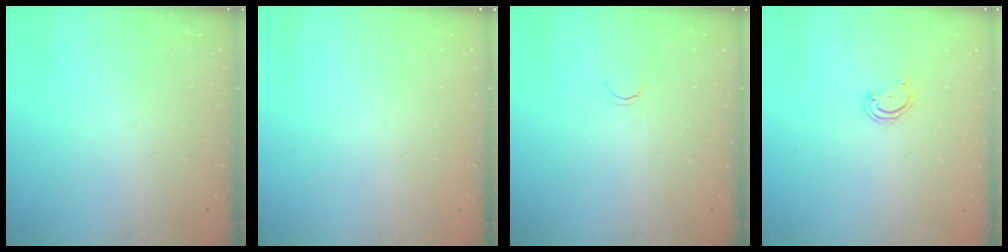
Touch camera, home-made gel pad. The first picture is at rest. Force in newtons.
{"total": 0.0}
{"total": 2.1, "press": 2.1, "slide": 0.4}
{"total": 2.4, "press": 2.4, "slide": 0.2}